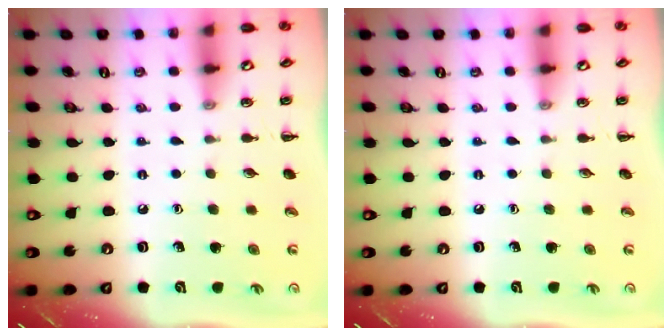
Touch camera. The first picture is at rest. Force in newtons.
{"total": 0.0}